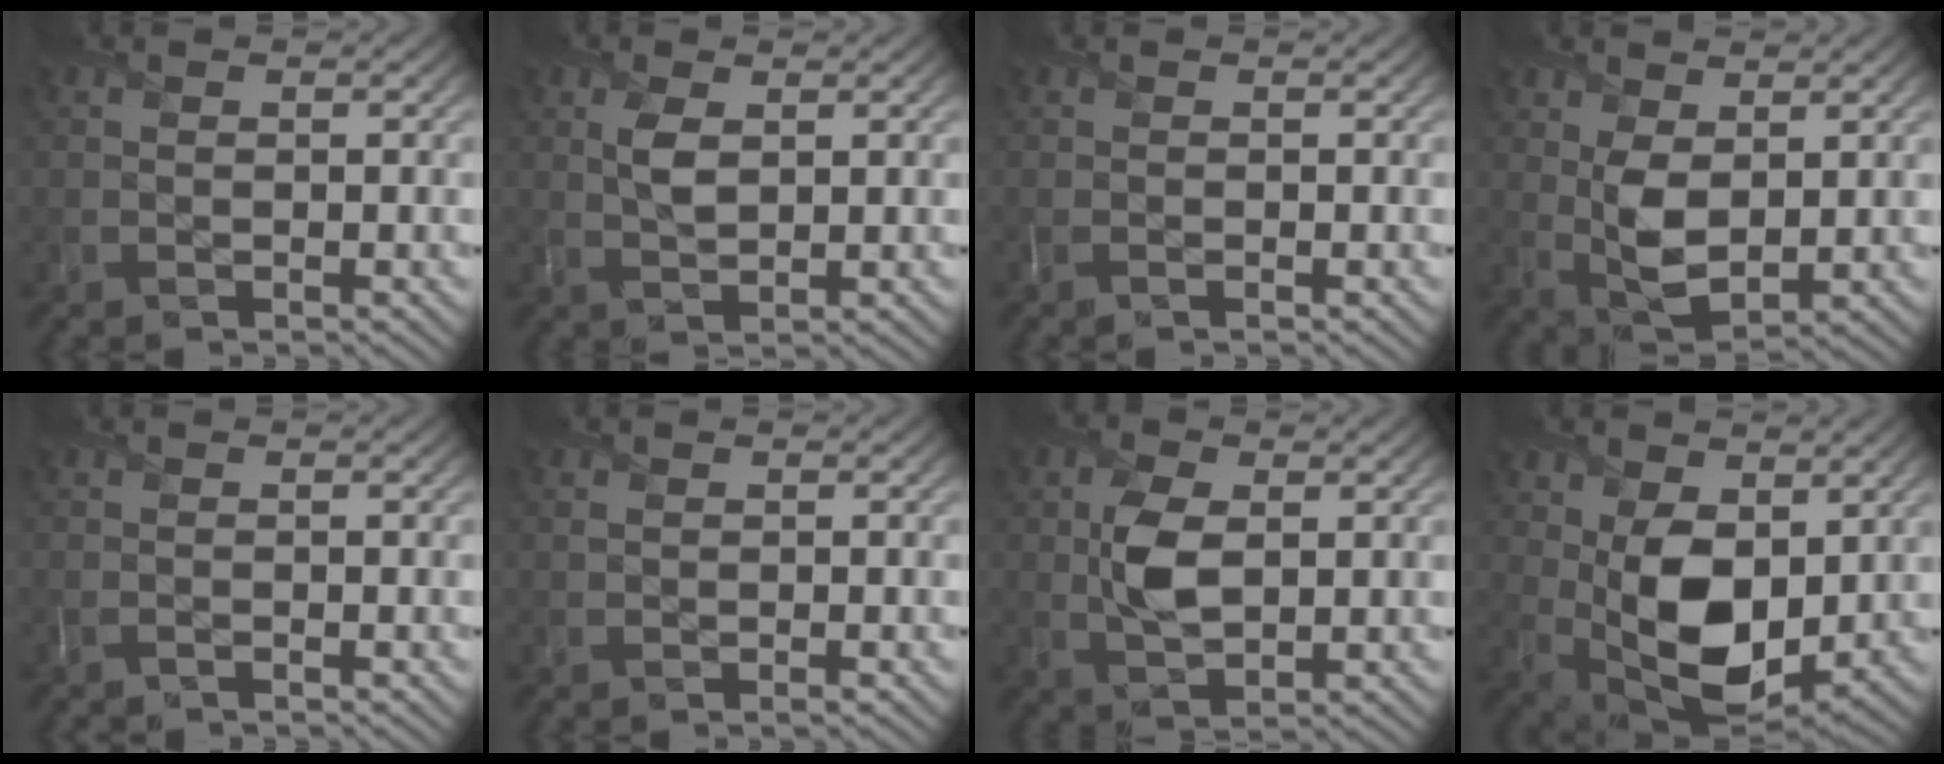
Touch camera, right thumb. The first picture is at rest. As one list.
[{"total": 2.8, "force": [0.9, 1.5, 2.2], "torque": [-0.053, -0.003, 0.021]}, {"total": 0.6, "force": [-0.5, 0.2, 0.3], "torque": [-0.010, -0.004, -0.010]}, {"total": 5.5, "force": [1.2, 3.3, 4.2], "torque": [-0.099, -0.007, 0.029]}, {"total": 0.8, "force": [-0.8, 0.2, 0.0], "torque": [-0.003, -0.006, -0.018]}, {"total": 0.6, "force": [0.1, 0.3, 0.5], "torque": [-0.010, -0.002, 0.001]}, {"total": 4.6, "force": [1.0, 2.7, 3.6], "torque": [-0.080, 0.001, 0.021]}, {"total": 10.8, "force": [1.2, 6.8, 8.2], "torque": [-0.179, -0.016, 0.026]}]